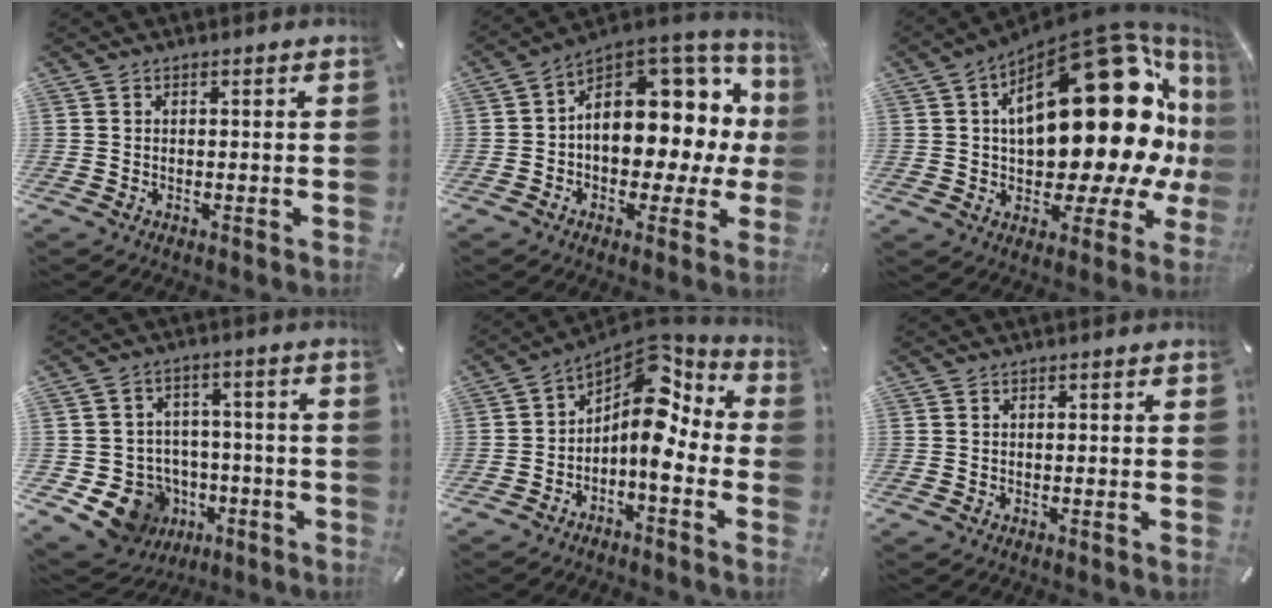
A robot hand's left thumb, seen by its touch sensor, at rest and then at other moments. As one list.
[{"total": 13.1, "force": [3.3, 9.5, 8.3], "torque": [-0.090, -0.055, 0.053]}, {"total": 34.9, "force": [8.0, 16.7, 29.6], "torque": [-0.427, -0.075, 0.144]}, {"total": 11.2, "force": [-4.3, 10.0, 2.6], "torque": [-0.041, 0.022, -0.061]}, {"total": 11.6, "force": [2.2, 6.7, 9.2], "torque": [-0.132, -0.040, 0.031]}, {"total": 0.0}]